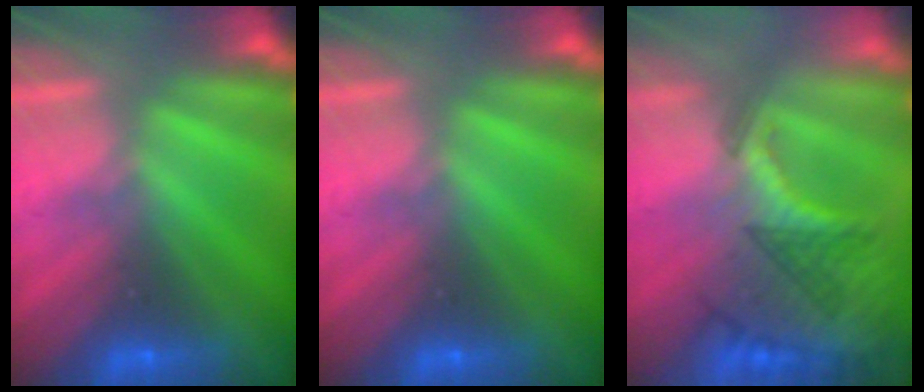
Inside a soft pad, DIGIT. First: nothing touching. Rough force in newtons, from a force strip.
{"total": 0.0}
{"total": 3.0}